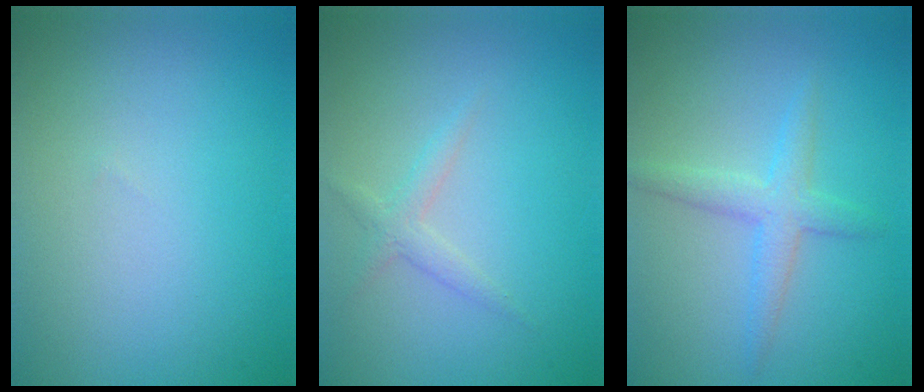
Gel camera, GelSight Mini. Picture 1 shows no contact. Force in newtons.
{"total": 1.5, "press": 1.5, "slide": 0.0}
{"total": 2.6, "press": 2.6, "slide": 0.0}